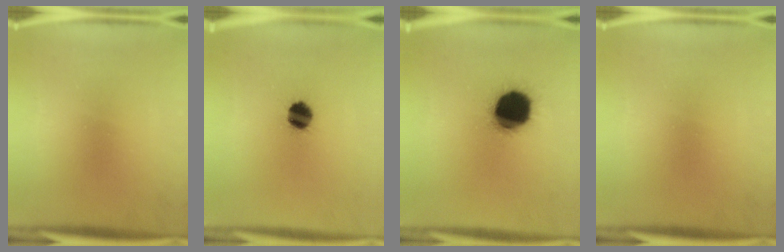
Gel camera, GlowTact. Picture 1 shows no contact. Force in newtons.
{"total": 7.0}
{"total": 19.4}
{"total": 0.0}